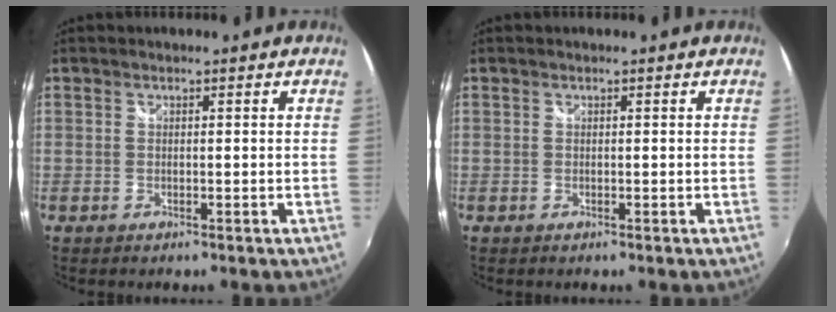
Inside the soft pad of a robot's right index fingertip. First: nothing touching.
{"total": 0.0}